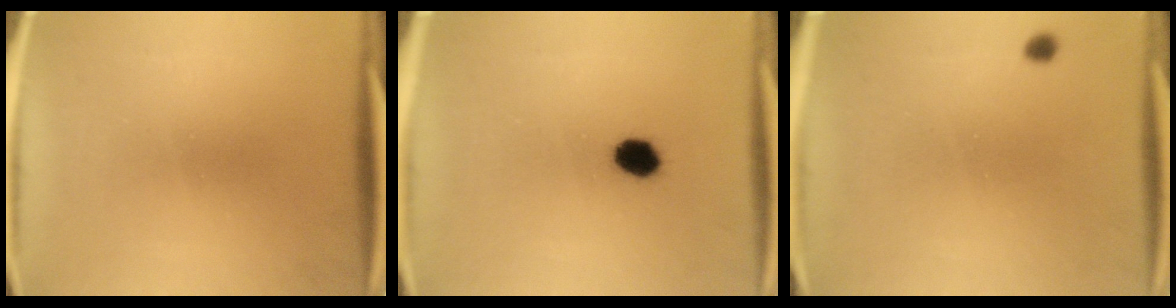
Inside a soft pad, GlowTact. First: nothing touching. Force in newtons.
{"total": 4.4}
{"total": 0.9}